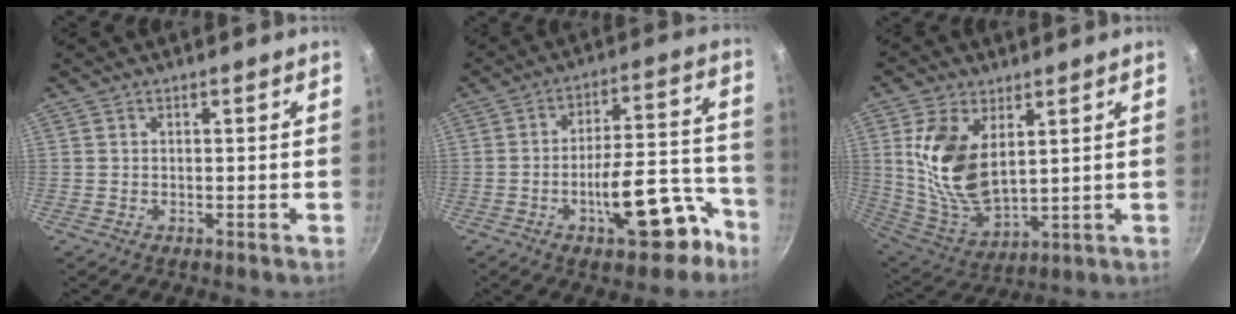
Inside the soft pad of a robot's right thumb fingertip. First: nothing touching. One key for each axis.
{"total": 15.6, "fx": -7.8, "fy": 6.4, "fz": 11.9, "tx": -0.127, "ty": 0.075, "tz": -0.107}
{"total": 14.9, "fx": 4.0, "fy": 8.5, "fz": 11.6, "tx": -0.220, "ty": -0.034, "tz": 0.091}